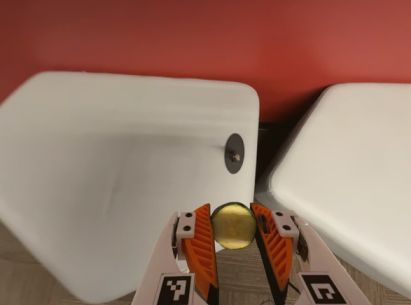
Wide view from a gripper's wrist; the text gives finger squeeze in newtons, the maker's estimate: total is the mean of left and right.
{"total": 11.0, "left": 11.0, "right": 11.0}